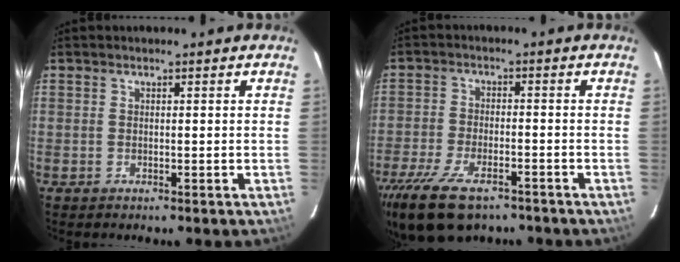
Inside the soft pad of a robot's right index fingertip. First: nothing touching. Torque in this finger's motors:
{"motor_torque": [1.66, -0.47, 0.42, 0.17]}